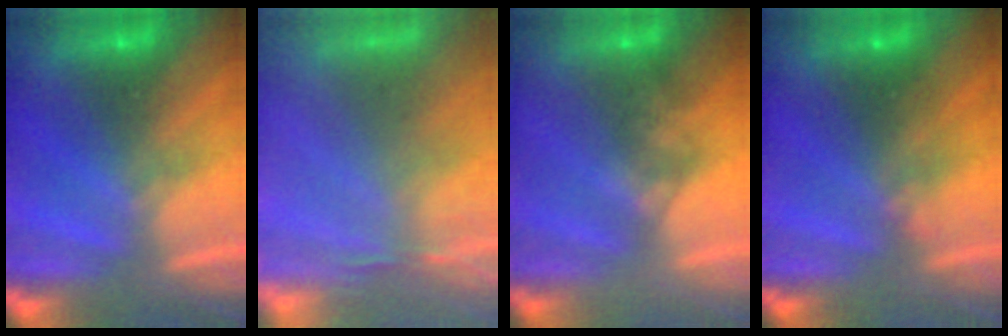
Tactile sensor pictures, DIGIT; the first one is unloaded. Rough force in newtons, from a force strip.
{"total": 7.3}
{"total": 1.6}
{"total": 2.3}